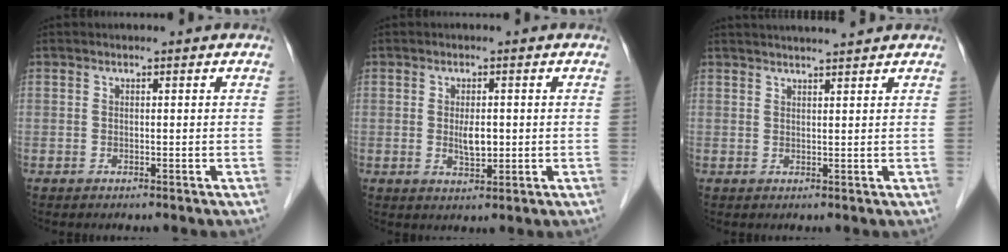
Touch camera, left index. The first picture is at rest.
{"total": 3.0, "force": [-0.1, 1.1, 2.8], "torque": [-0.052, -0.005, 0.000]}
{"total": 6.3, "force": [5.8, -0.5, 2.3], "torque": [-0.033, 0.022, 0.077]}